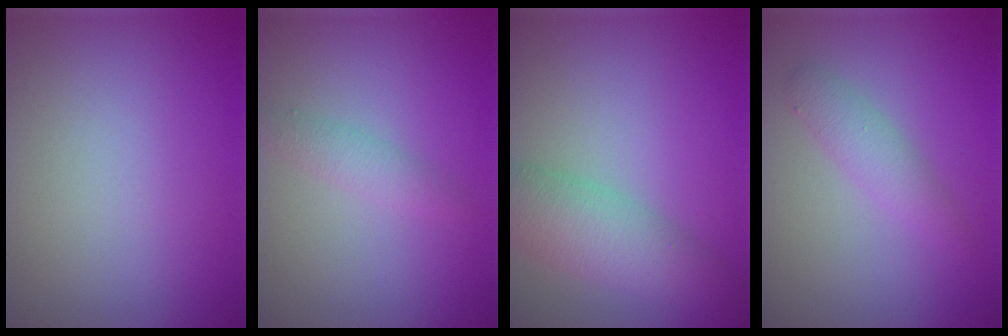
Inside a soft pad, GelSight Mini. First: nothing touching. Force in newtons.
{"total": 1.6, "press": 1.6, "slide": 0.0}
{"total": 5.5, "press": 5.5, "slide": 0.3}
{"total": 2.2, "press": 2.2, "slide": 0.1}